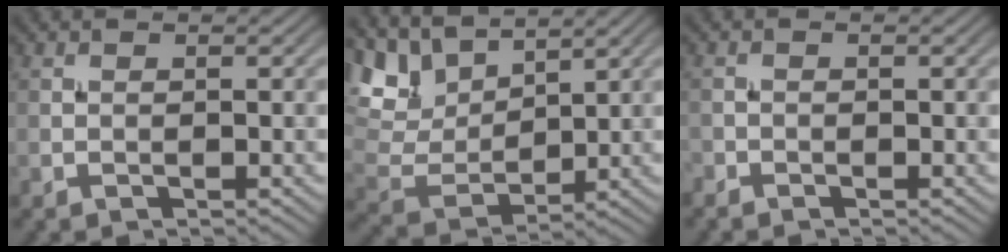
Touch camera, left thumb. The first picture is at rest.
{"total": 10.2, "force": [6.7, 4.7, 6.0], "torque": [-0.170, 0.017, 0.121]}
{"total": 0.9, "force": [-0.8, 0.3, 0.0], "torque": [-0.002, -0.002, -0.020]}